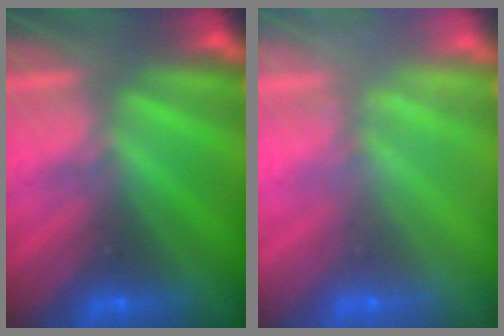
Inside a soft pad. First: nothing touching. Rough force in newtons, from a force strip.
{"total": 2.4}